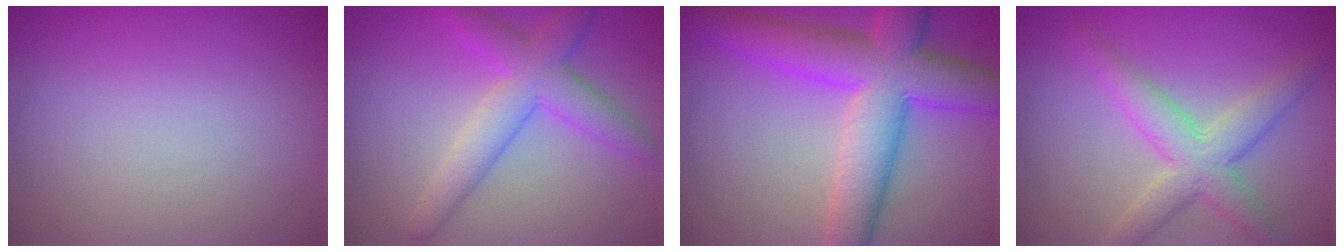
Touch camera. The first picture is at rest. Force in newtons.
{"total": 5.1, "press": 5.1, "slide": 0.1}
{"total": 9.6, "press": 9.6, "slide": 0.2}
{"total": 4.6, "press": 4.6, "slide": 0.1}